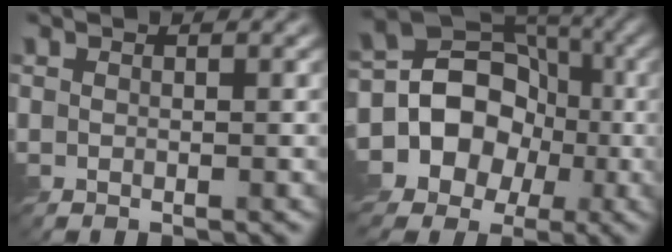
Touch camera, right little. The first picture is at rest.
{"total": 13.3, "force": [-3.7, 11.7, 5.2], "torque": [-0.101, 0.015, -0.081]}